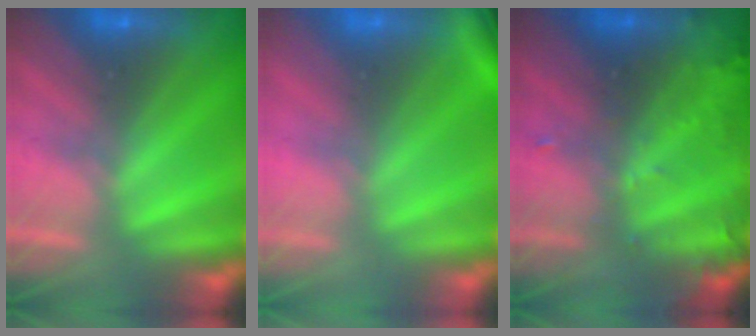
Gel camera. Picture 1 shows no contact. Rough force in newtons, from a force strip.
{"total": 3.7}
{"total": 6.1}